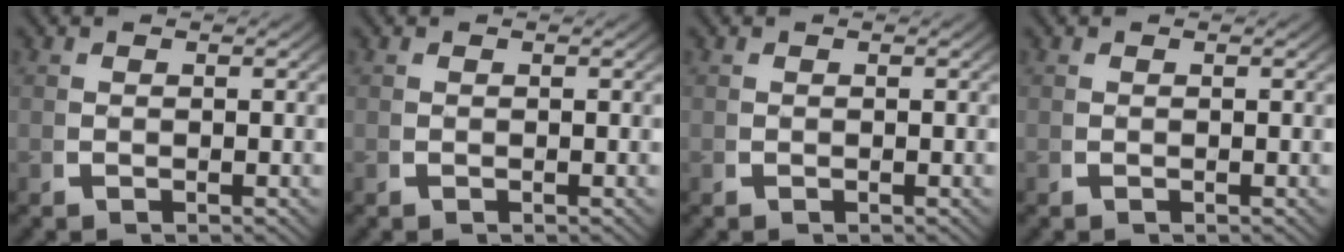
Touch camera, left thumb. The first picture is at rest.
{"total": 0.0}
{"total": 0.0}
{"total": 0.0}